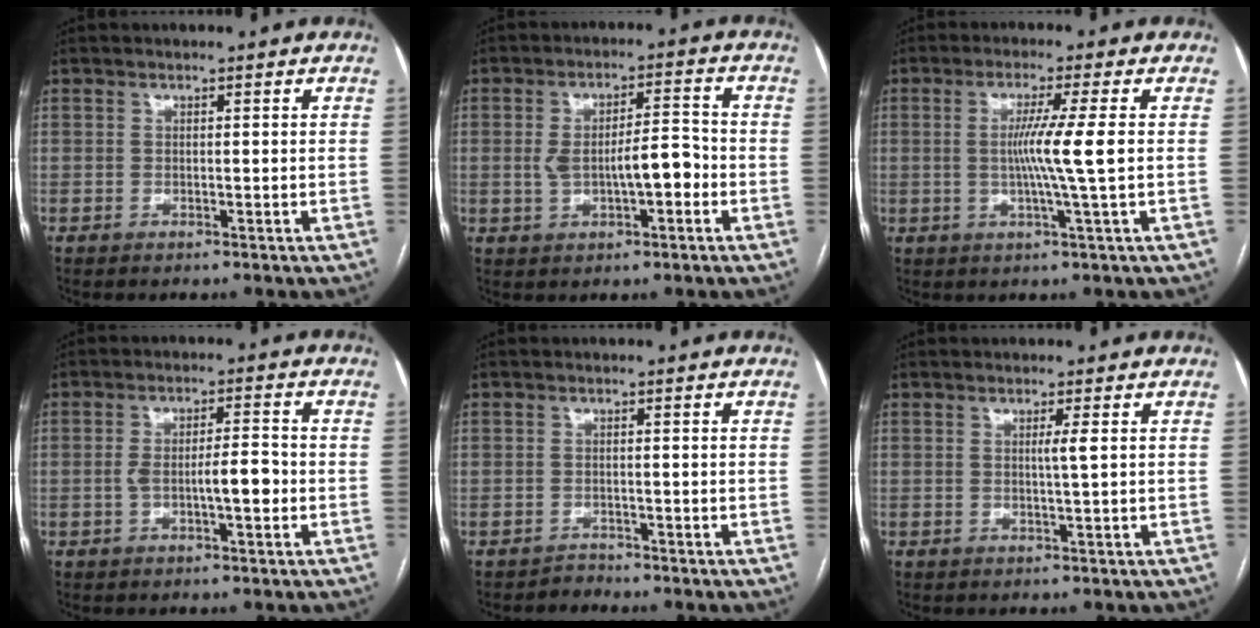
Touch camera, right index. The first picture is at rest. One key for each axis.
{"total": 7.4, "fx": -1.2, "fy": 2.5, "fz": 6.8, "tx": -0.120, "ty": 0.022, "tz": -0.014}
{"total": 6.6, "fx": 0.1, "fy": -1.7, "fz": 6.3, "tx": -0.114, "ty": -0.008, "tz": 0.002}
{"total": 5.5, "fx": -1.2, "fy": 1.1, "fz": 5.2, "tx": -0.096, "ty": 0.011, "tz": -0.017}
{"total": 1.2, "fx": -1.1, "fy": 0.2, "fz": -0.6, "tx": 0.016, "ty": -0.005, "tz": -0.020}
{"total": 1.6, "fx": 0.4, "fy": -0.4, "fz": 1.5, "tx": -0.027, "ty": -0.003, "tz": 0.007}